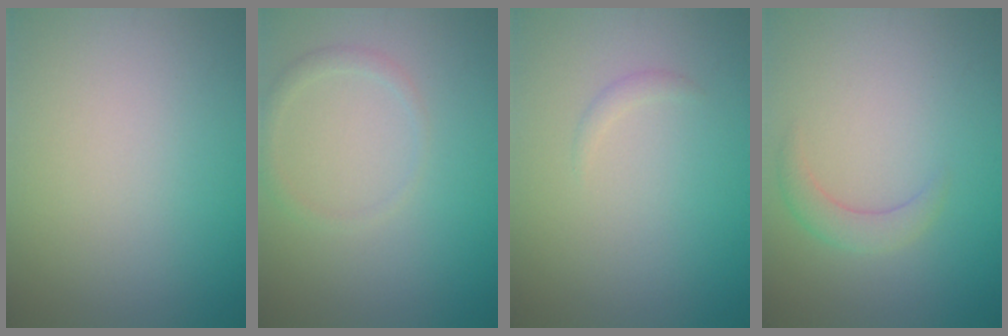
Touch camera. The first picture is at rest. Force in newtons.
{"total": 1.3, "press": 1.3, "slide": 0.0}
{"total": 0.7, "press": 0.7, "slide": 0.1}
{"total": 2.0, "press": 2.0, "slide": 0.0}